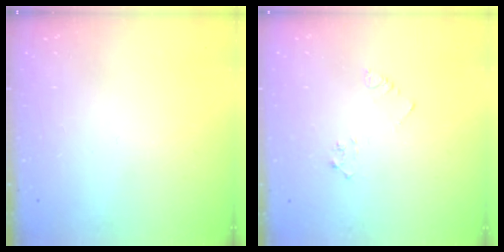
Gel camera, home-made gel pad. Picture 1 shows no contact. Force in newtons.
{"total": 6.0, "press": 6.0, "slide": 0.7}